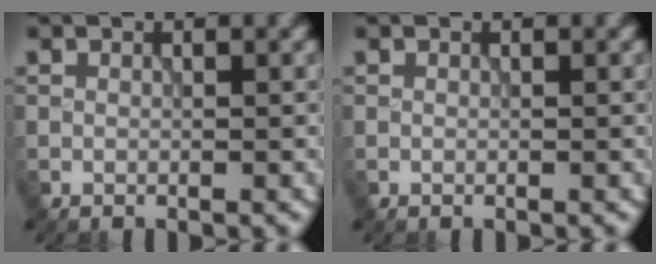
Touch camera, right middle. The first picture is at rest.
{"total": 0.0}